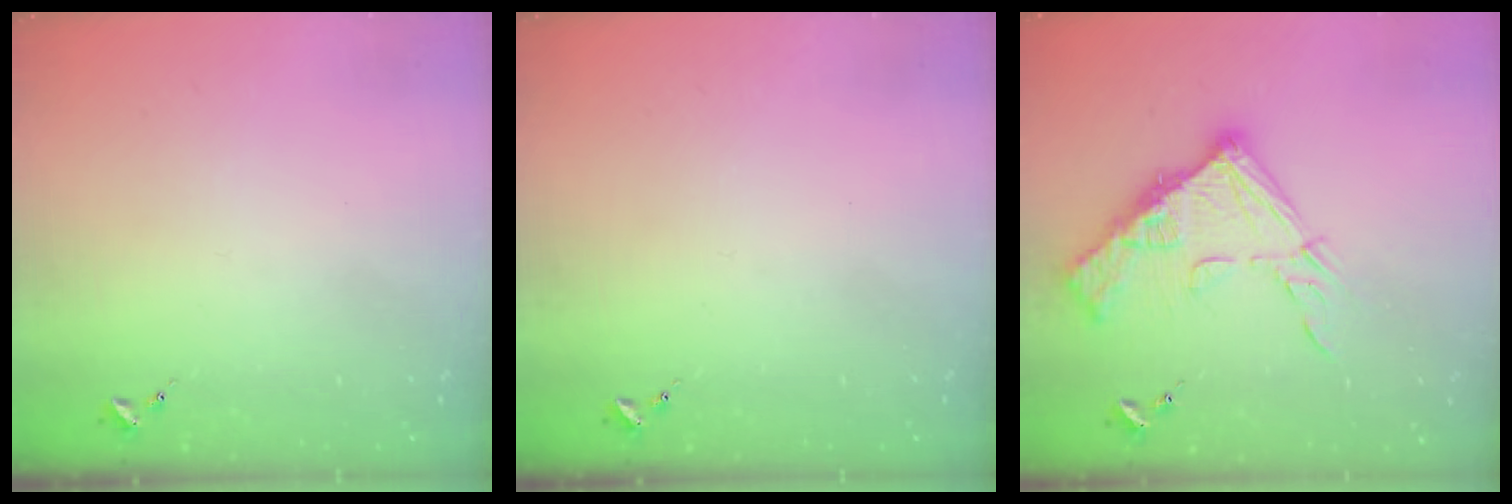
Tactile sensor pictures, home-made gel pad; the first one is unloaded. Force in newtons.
{"total": 0.0}
{"total": 16.7, "press": 16.6, "slide": 1.8}